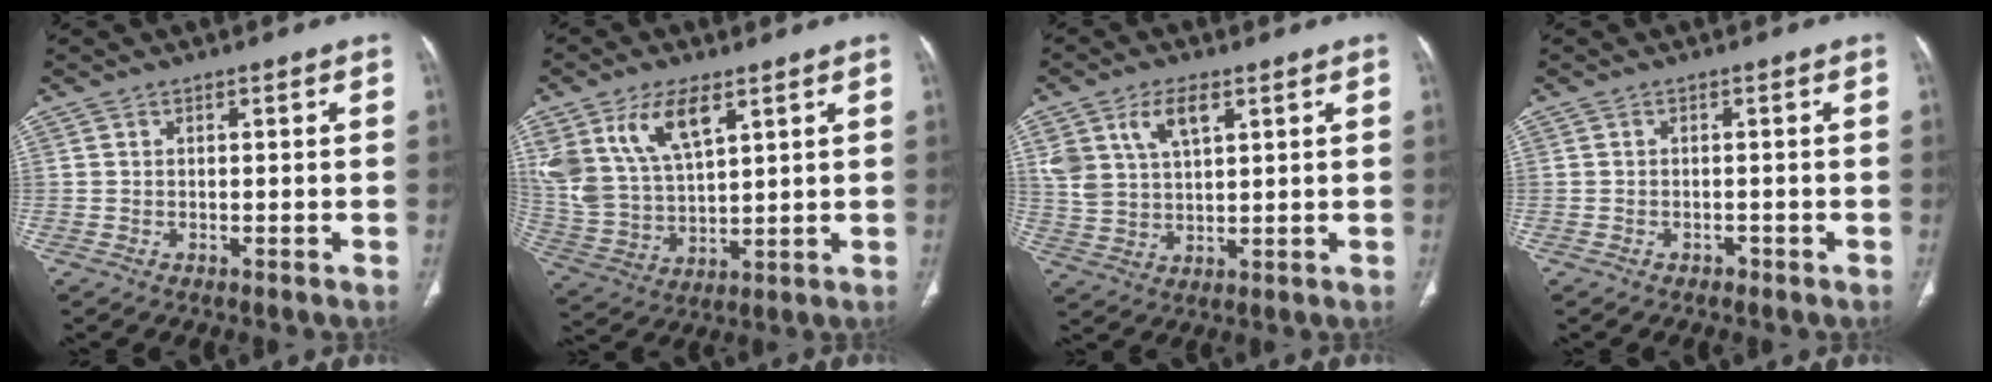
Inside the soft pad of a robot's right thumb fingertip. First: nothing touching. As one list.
[{"total": 14.5, "force": [7.4, 7.2, 10.1], "torque": [-0.194, -0.022, 0.159]}, {"total": 8.4, "force": [4.1, 4.4, 5.9], "torque": [-0.109, -0.010, 0.086]}, {"total": 0.9, "force": [-0.6, 0.6, 0.2], "torque": [-0.003, 0.002, -0.012]}]